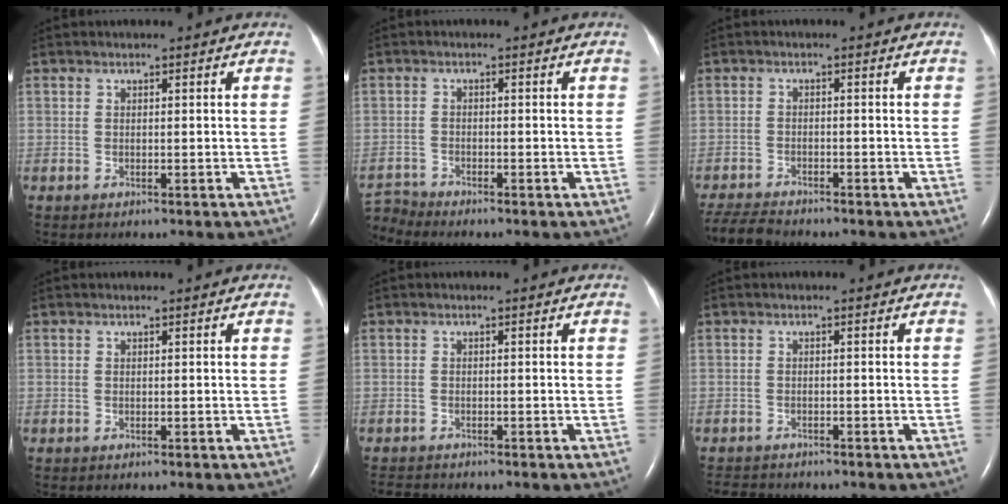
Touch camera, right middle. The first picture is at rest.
{"total": 3.6, "force": [-3.5, -0.5, -0.5], "torque": [0.005, -0.013, -0.066]}
{"total": 5.7, "force": [-5.5, 0.6, 1.6], "torque": [-0.030, -0.022, -0.097]}
{"total": 0.0}
{"total": 2.0, "force": [-2.0, 0.2, 0.2], "torque": [-0.004, -0.009, -0.031]}
{"total": 3.6, "force": [-3.5, 0.9, 0.6], "torque": [-0.007, -0.011, -0.053]}